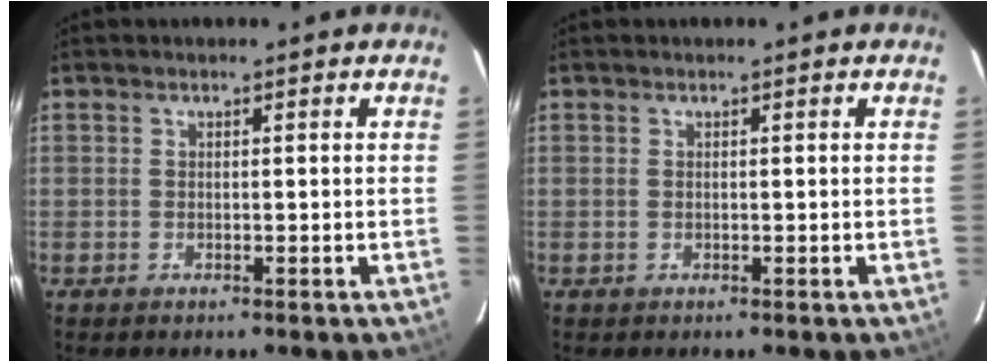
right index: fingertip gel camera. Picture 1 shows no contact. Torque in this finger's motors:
{"motor_torque": [0.01, -0.01, 0.04, 0.01]}